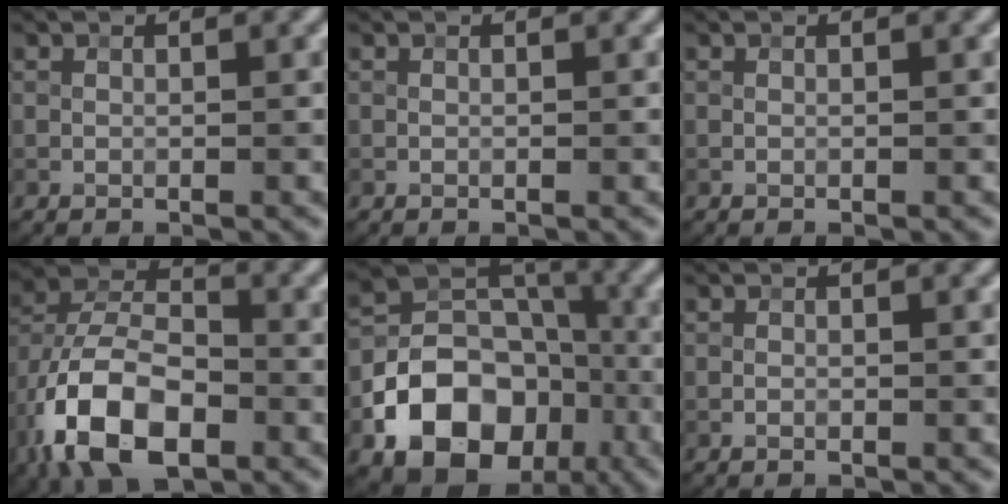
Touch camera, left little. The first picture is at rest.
{"total": 0.0}
{"total": 0.0}
{"total": 11.1, "force": [-4.8, 6.5, 7.6], "torque": [-0.156, 0.001, -0.095]}
{"total": 13.6, "force": [-5.6, 10.3, 6.8], "torque": [-0.120, -0.015, -0.114]}
{"total": 0.6, "force": [-0.3, 0.4, 0.3], "torque": [-0.002, 0.000, -0.005]}